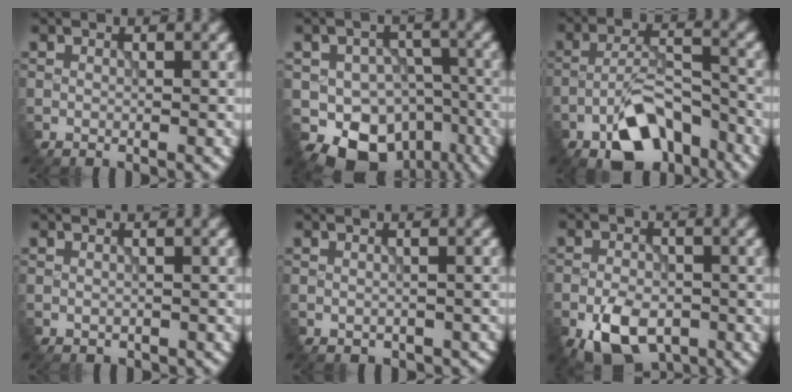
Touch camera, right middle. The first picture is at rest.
{"total": 7.9, "force": [-4.0, 5.6, 3.8], "torque": [-0.047, -0.020, -0.054]}
{"total": 8.0, "force": [-5.5, 3.2, 4.8], "torque": [-0.072, 0.004, -0.104]}
{"total": 0.8, "force": [-0.5, 0.6, 0.1], "torque": [-0.002, -0.010, -0.006]}
{"total": 2.4, "force": [-1.2, 1.7, 1.2], "torque": [-0.011, -0.020, -0.008]}
{"total": 6.9, "force": [-3.9, 3.9, 4.1], "torque": [-0.078, -0.017, -0.069]}